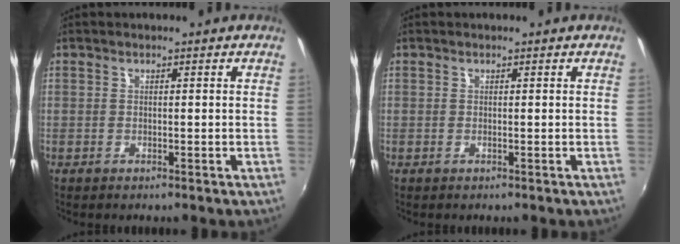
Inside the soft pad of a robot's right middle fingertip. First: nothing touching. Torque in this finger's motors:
{"motor_torque": [0.00, 0.00, 0.00, 0.00]}